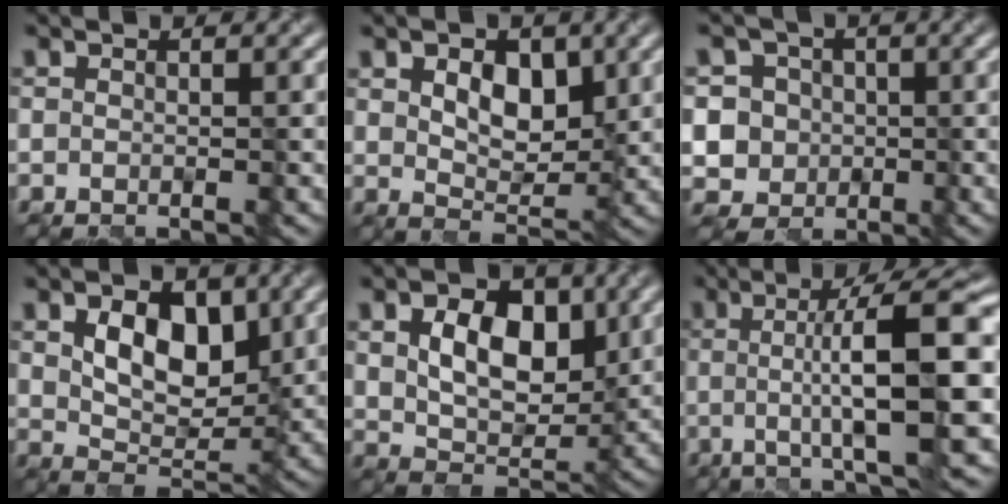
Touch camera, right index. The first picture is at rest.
{"total": 4.5, "force": [1.5, 2.7, 3.2], "torque": [-0.049, -0.005, 0.026]}
{"total": 6.7, "force": [0.4, 6.5, 1.5], "torque": [-0.025, 0.027, -0.010]}
{"total": 5.8, "force": [2.0, 3.5, 4.1], "torque": [-0.065, -0.006, 0.032]}
{"total": 6.3, "force": [2.0, 4.1, 4.3], "torque": [-0.072, -0.003, 0.034]}
{"total": 11.6, "force": [0.3, 2.4, 11.3], "torque": [-0.144, 0.007, 0.000]}